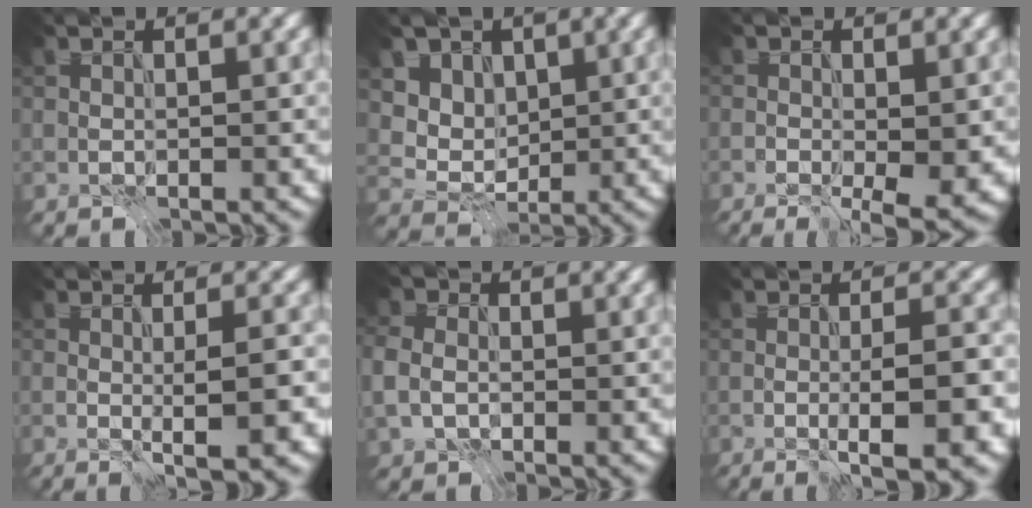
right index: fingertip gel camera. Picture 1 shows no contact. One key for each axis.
{"total": 5.7, "fx": 2.9, "fy": 4.5, "fz": 2.0, "tx": -0.057, "ty": -0.013, "tz": 0.063}
{"total": 3.4, "fx": -0.6, "fy": 0.8, "fz": 3.2, "tx": -0.039, "ty": -0.008, "tz": -0.007}
{"total": 3.5, "fx": -1.0, "fy": 0.7, "fz": 3.3, "tx": -0.039, "ty": 0.001, "tz": -0.015}
{"total": 3.9, "fx": -0.3, "fy": 3.3, "fz": 1.9, "tx": -0.045, "ty": 0.012, "tz": -0.012}
{"total": 5.3, "fx": -1.8, "fy": 1.1, "fz": 4.9, "tx": -0.061, "ty": 0.001, "tz": -0.025}